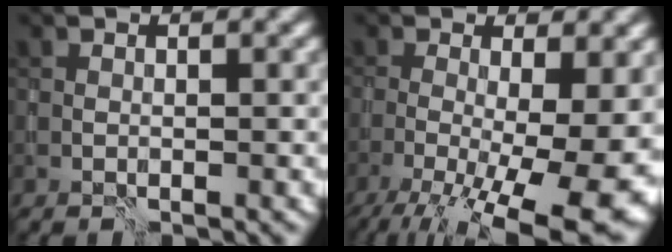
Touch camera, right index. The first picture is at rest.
{"total": 14.6, "force": [-4.2, 5.1, 13.0], "torque": [-0.183, -0.026, -0.047]}